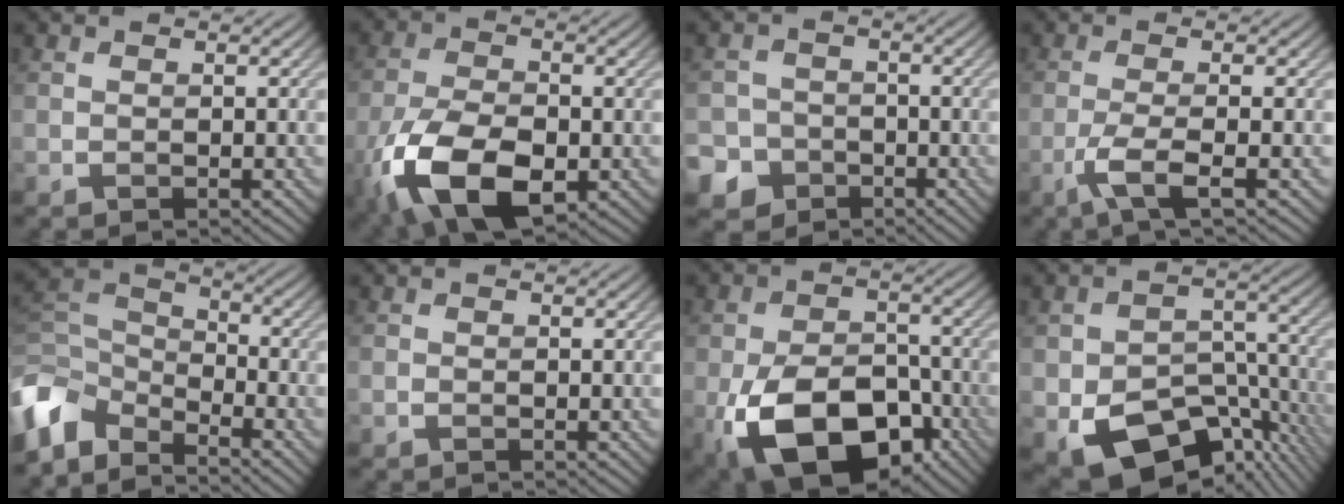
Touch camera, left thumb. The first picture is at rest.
{"total": 13.5, "force": [-5.5, 7.2, 10.1], "torque": [-0.239, -0.046, -0.095]}
{"total": 5.7, "force": [-3.3, 4.6, 1.0], "torque": [-0.021, -0.012, -0.075]}
{"total": 4.6, "force": [-2.0, 0.8, 4.0], "torque": [-0.075, 0.003, -0.054]}
{"total": 7.9, "force": [-5.7, 4.0, 3.6], "torque": [-0.086, -0.004, -0.129]}
{"total": 0.0}
{"total": 15.4, "force": [-6.6, 9.1, 10.5], "torque": [-0.207, -0.037, -0.113]}
{"total": 12.8, "force": [-6.8, 7.6, 7.8], "torque": [-0.132, -0.038, -0.104]}